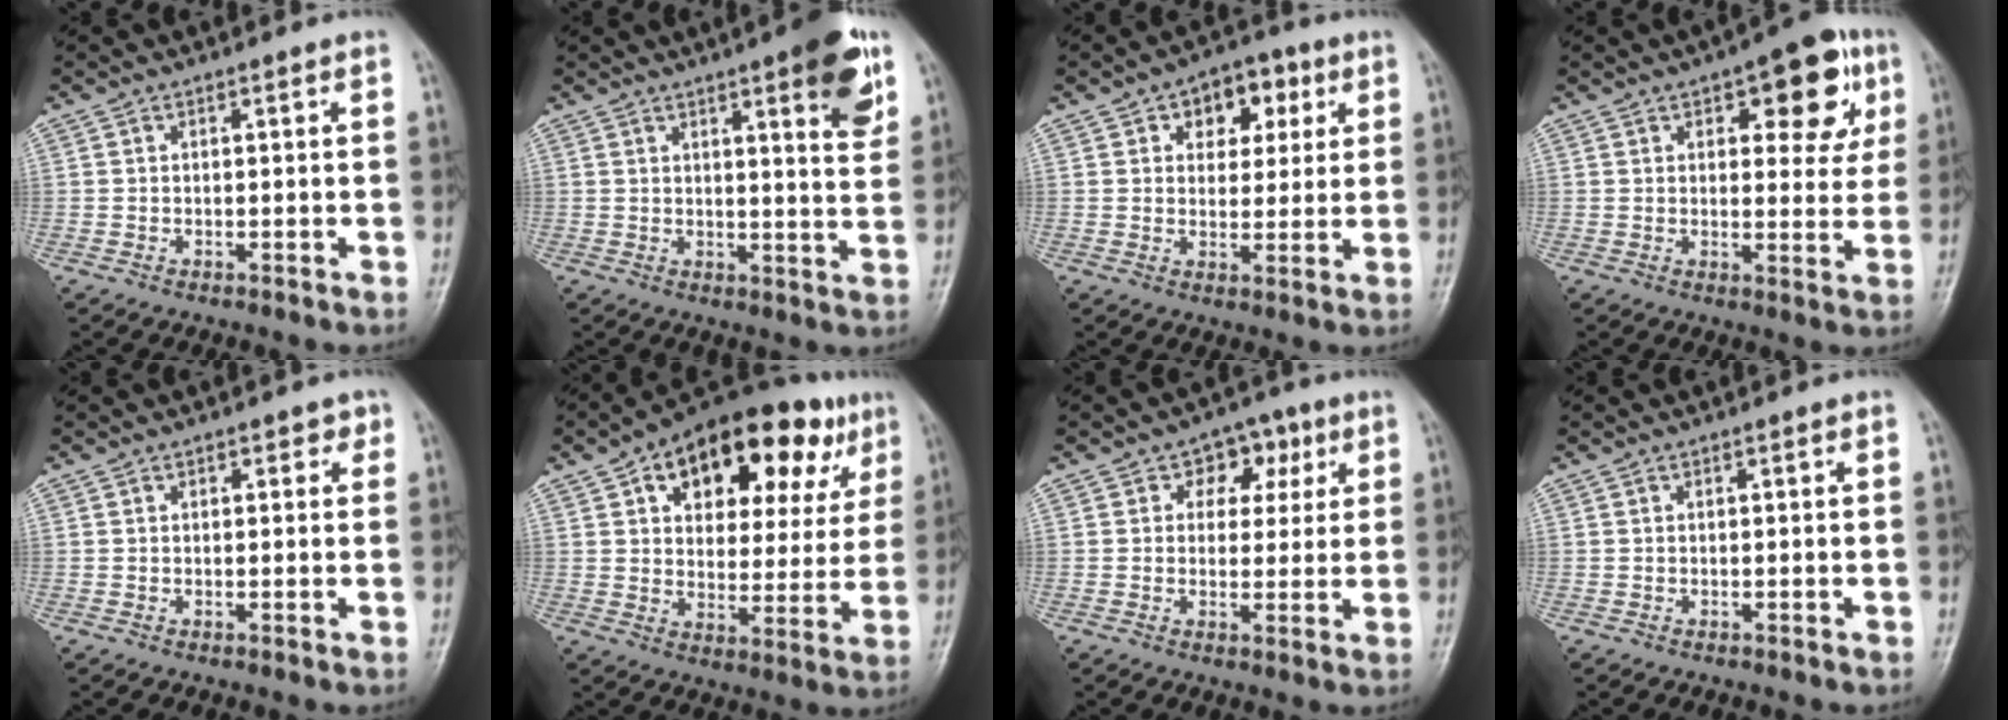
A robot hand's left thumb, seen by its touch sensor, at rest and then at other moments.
{"total": 10.1, "force": [5.4, 2.2, 8.3], "torque": [-0.092, -0.024, 0.065]}
{"total": 9.1, "force": [3.7, 6.3, 5.5], "torque": [-0.028, -0.005, 0.046]}
{"total": 12.0, "force": [5.3, 5.6, 9.2], "torque": [-0.070, -0.009, 0.060]}
{"total": 2.1, "force": [1.0, 1.3, 1.3], "torque": [0.002, 0.000, 0.009]}
{"total": 23.4, "force": [11.3, 12.3, 16.4], "torque": [-0.192, 0.004, 0.163]}
{"total": 7.2, "force": [2.8, 5.4, 3.8], "torque": [-0.004, -0.001, 0.031]}
{"total": 0.0}